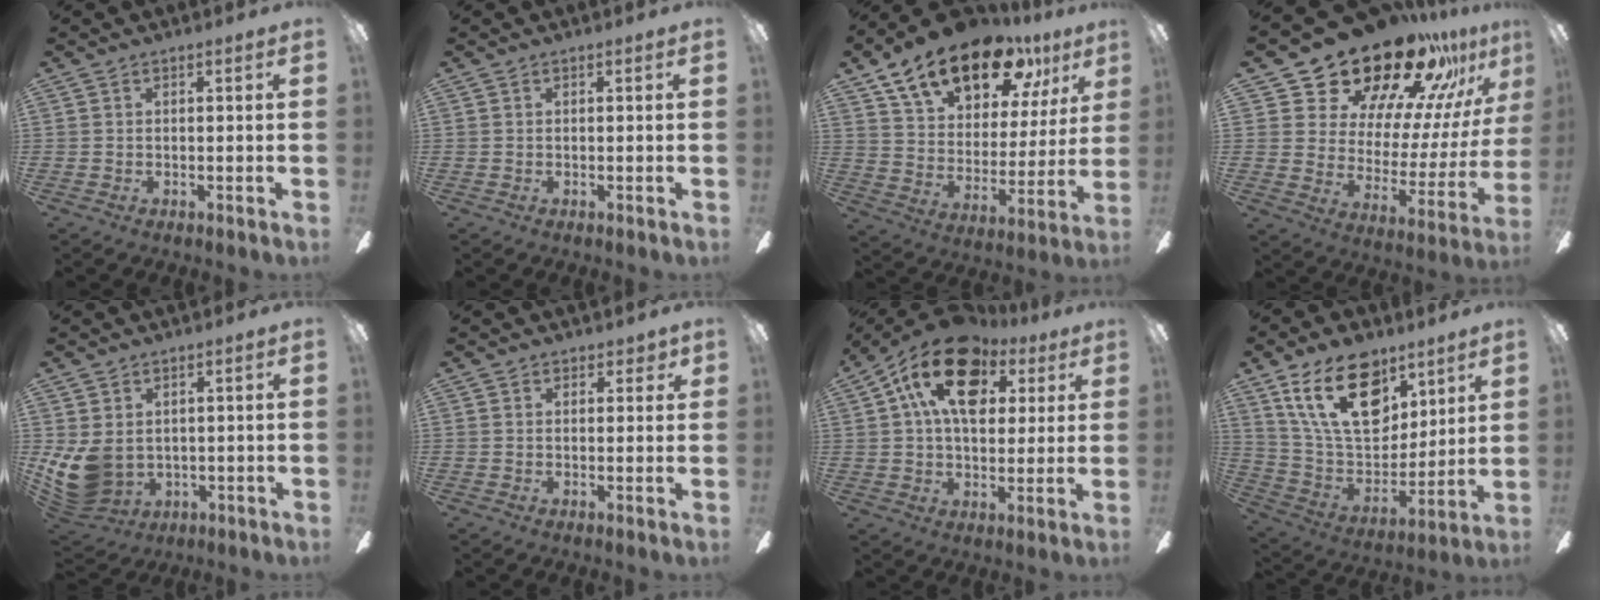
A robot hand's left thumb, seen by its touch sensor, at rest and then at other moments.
{"total": 0.0}
{"total": 19.4, "force": [13.1, 9.8, 10.5], "torque": [-0.173, -0.075, 0.227]}
{"total": 25.4, "force": [21.2, 10.8, 9.1], "torque": [-0.157, -0.153, 0.383]}
{"total": 8.9, "force": [-0.7, 7.0, 5.4], "torque": [-0.142, -0.008, -0.007]}
{"total": 1.5, "force": [0.8, 1.1, 0.8], "torque": [0.000, 0.000, 0.010]}
{"total": 18.5, "force": [8.1, 11.2, 12.3], "torque": [-0.211, -0.013, 0.143]}
{"total": 22.5, "force": [12.5, 12.9, 13.4], "torque": [-0.238, -0.057, 0.223]}